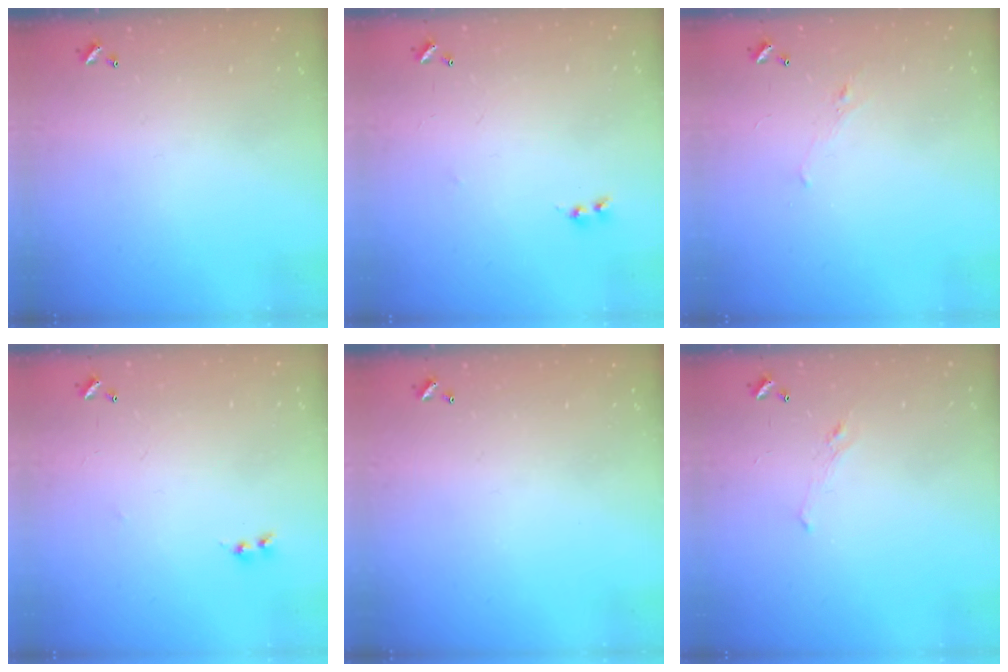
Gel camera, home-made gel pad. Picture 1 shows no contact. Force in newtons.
{"total": 1.8, "press": 1.8, "slide": 0.3}
{"total": 0.7, "press": 0.2, "slide": 0.6}
{"total": 1.8, "press": 1.8, "slide": 0.3}
{"total": 0.0}
{"total": 0.8, "press": 0.1, "slide": 0.8}